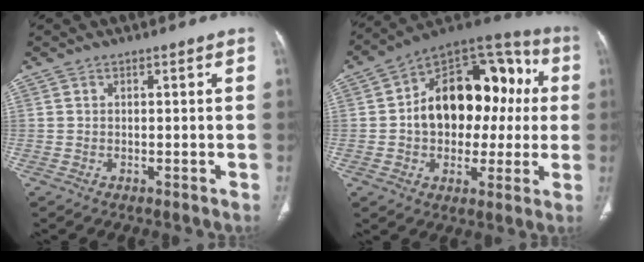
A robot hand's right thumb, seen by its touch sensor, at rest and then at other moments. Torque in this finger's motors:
{"motor_torque": [2.52, 2.49, 1.46, -0.69, 0.16]}